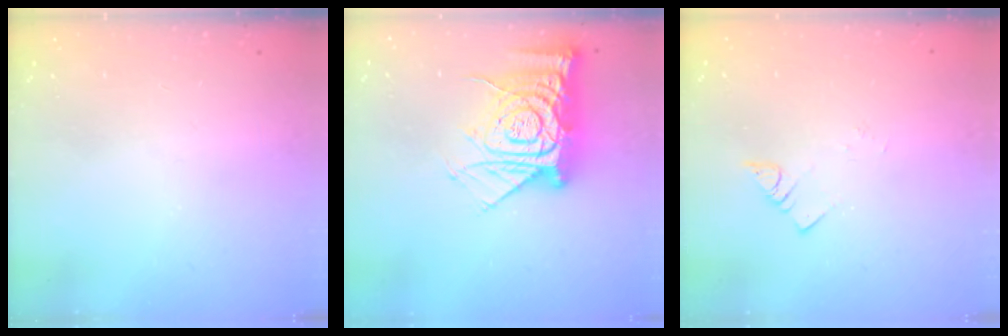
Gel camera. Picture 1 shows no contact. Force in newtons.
{"total": 17.2, "press": 17.2, "slide": 1.7}
{"total": 1.9, "press": 1.9, "slide": 0.1}